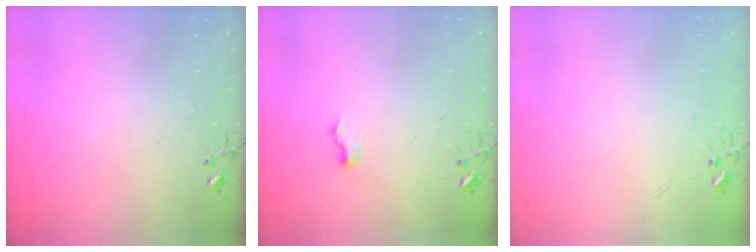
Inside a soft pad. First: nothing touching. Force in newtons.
{"total": 6.2, "press": 6.1, "slide": 0.7}
{"total": 0.7, "press": 0.7, "slide": 0.1}